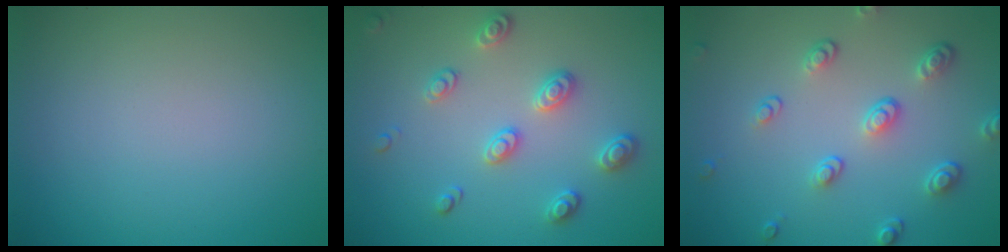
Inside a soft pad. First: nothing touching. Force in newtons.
{"total": 2.8, "press": 2.6, "slide": 1.1}
{"total": 3.8, "press": 2.9, "slide": 2.4}